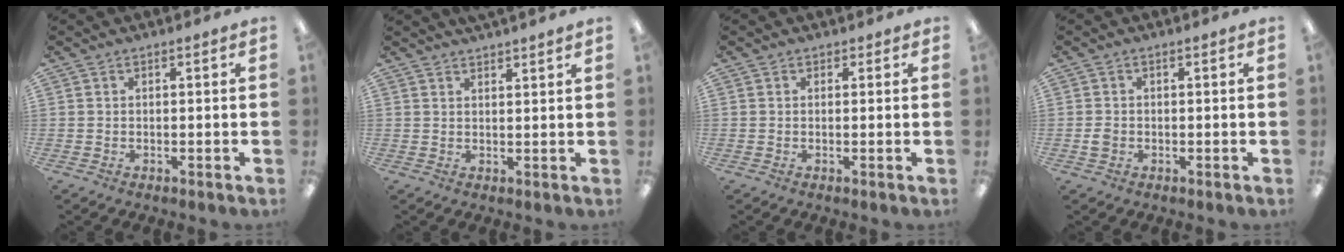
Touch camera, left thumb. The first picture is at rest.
{"total": 2.2, "force": [2.1, -0.3, 0.3], "torque": [-0.009, -0.007, 0.040]}
{"total": 1.0, "force": [0.5, 0.8, 0.2], "torque": [0.005, -0.001, 0.008]}
{"total": 1.8, "force": [-0.3, 1.4, 1.1], "torque": [-0.021, 0.004, -0.006]}